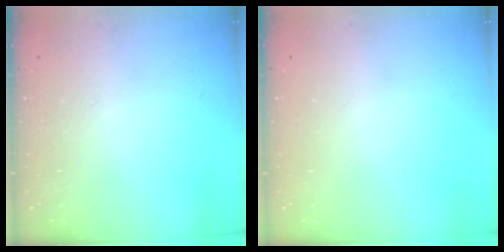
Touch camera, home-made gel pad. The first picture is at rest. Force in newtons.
{"total": 0.0}